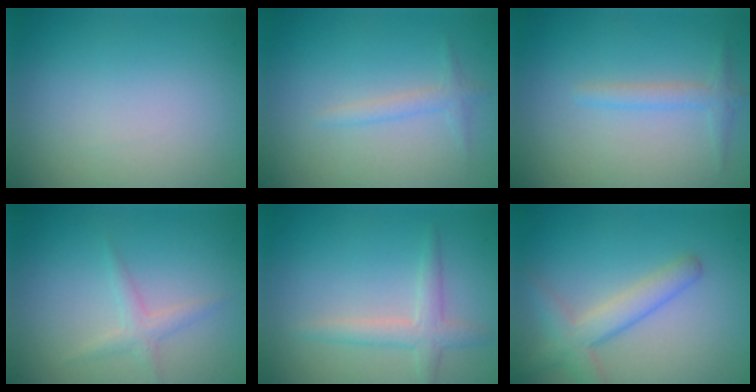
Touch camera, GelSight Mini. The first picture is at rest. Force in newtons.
{"total": 1.3, "press": 1.3, "slide": 0.0}
{"total": 1.6, "press": 1.6, "slide": 0.1}
{"total": 1.5, "press": 1.5, "slide": 0.0}
{"total": 2.3, "press": 2.3, "slide": 0.1}
{"total": 3.4, "press": 3.4, "slide": 0.2}